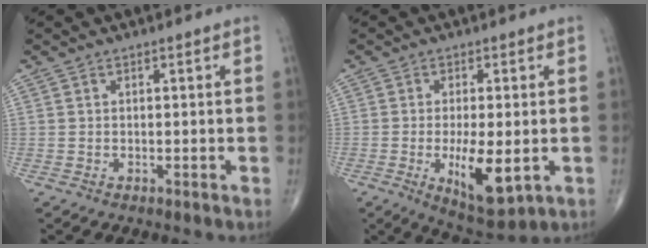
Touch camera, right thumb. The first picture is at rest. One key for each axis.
{"total": 10.0, "fx": -2.1, "fy": 3.7, "fz": 9.1, "tx": -0.144, "ty": -0.021, "tz": -0.025}